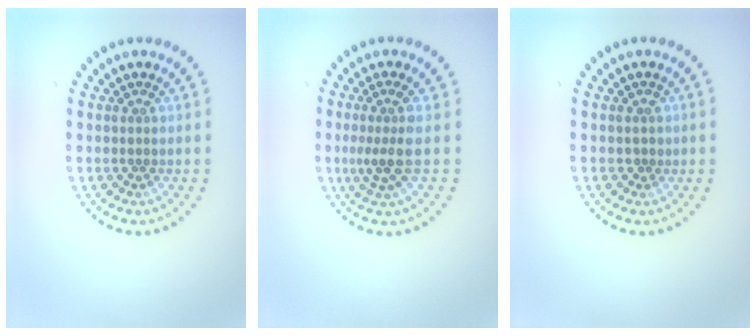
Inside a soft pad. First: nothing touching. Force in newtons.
{"total": 2.7, "press": 2.0, "slide": 1.8}
{"total": 0.6, "press": 0.4, "slide": 0.5}